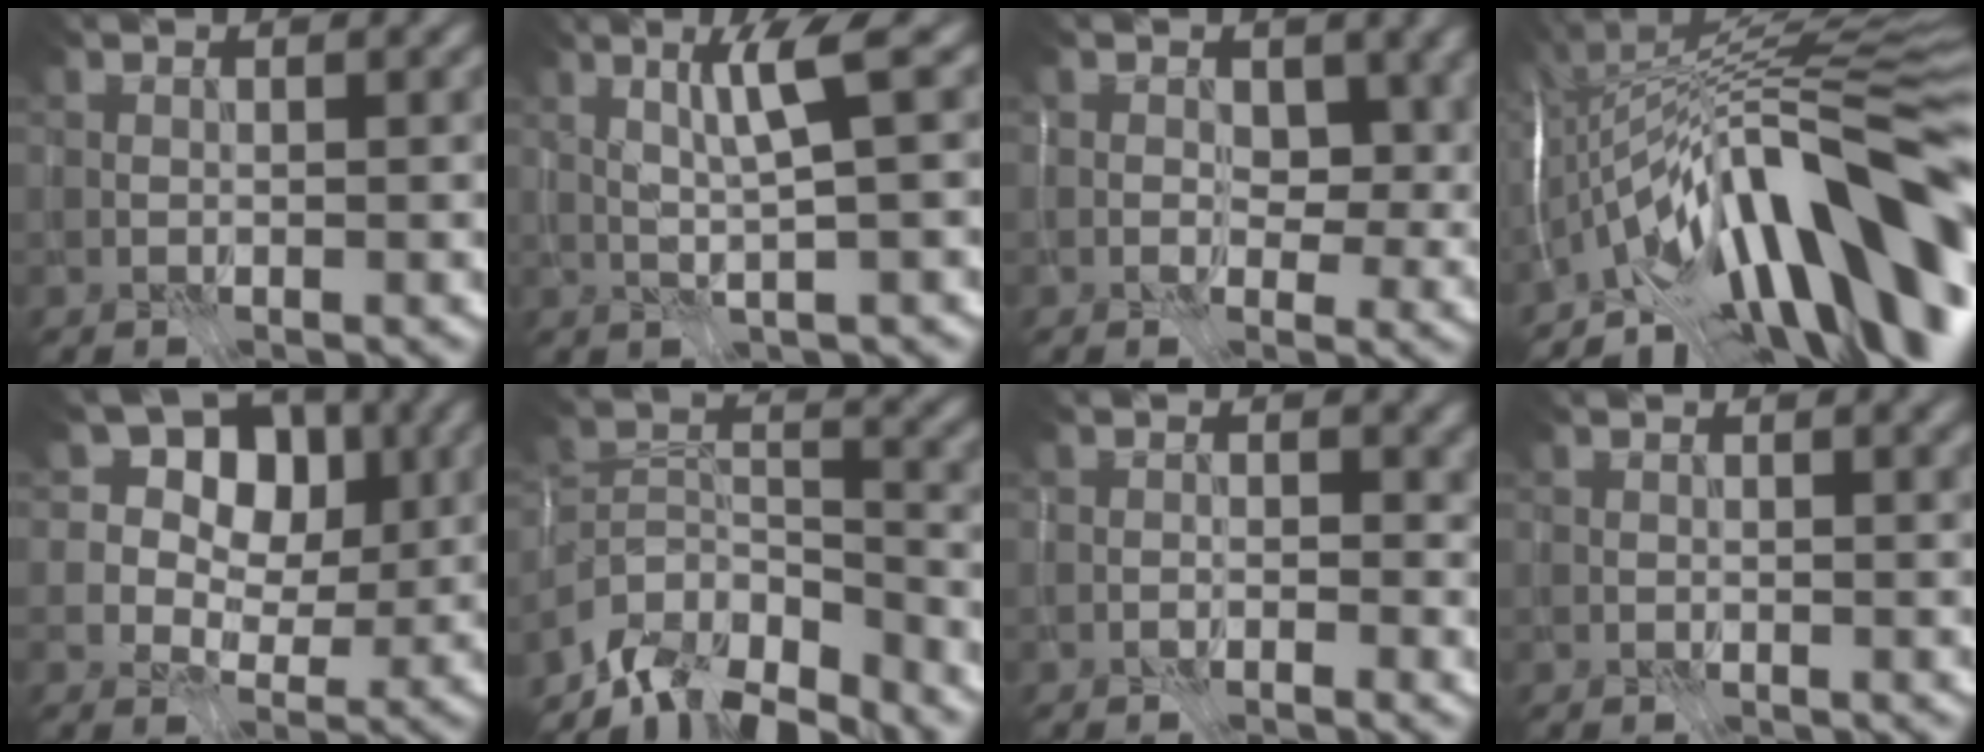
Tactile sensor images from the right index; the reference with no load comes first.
{"total": 3.6, "force": [1.0, 0.0, 3.4], "torque": [-0.067, 0.003, 0.021]}
{"total": 4.1, "force": [0.8, 2.9, 2.8], "torque": [-0.030, -0.009, 0.008]}
{"total": 18.0, "force": [-6.1, 4.7, 16.2], "torque": [-0.225, 0.058, -0.128]}
{"total": 7.4, "force": [2.3, 6.0, 3.8], "torque": [-0.043, 0.016, 0.014]}
{"total": 8.8, "force": [-7.6, 2.7, 3.4], "torque": [-0.060, -0.004, -0.138]}
{"total": 1.6, "force": [-0.6, 0.9, 1.1], "torque": [-0.016, 0.000, -0.013]}
{"total": 1.0, "force": [0.5, 0.1, 0.8], "torque": [-0.011, 0.003, 0.007]}